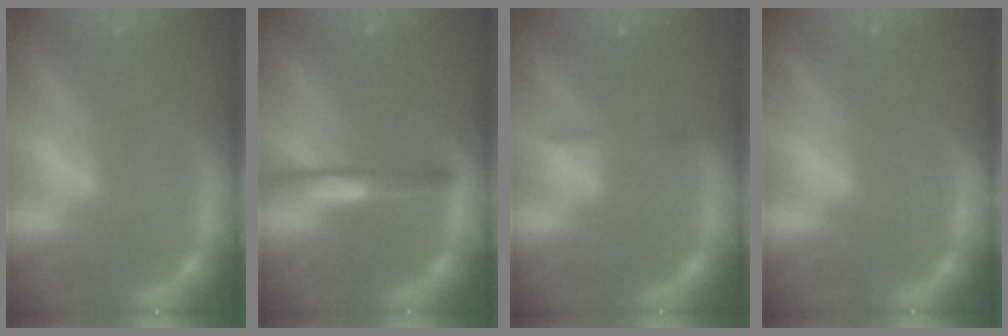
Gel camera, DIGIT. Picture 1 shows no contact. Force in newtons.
{"total": 3.0}
{"total": 1.4}
{"total": 0.0}